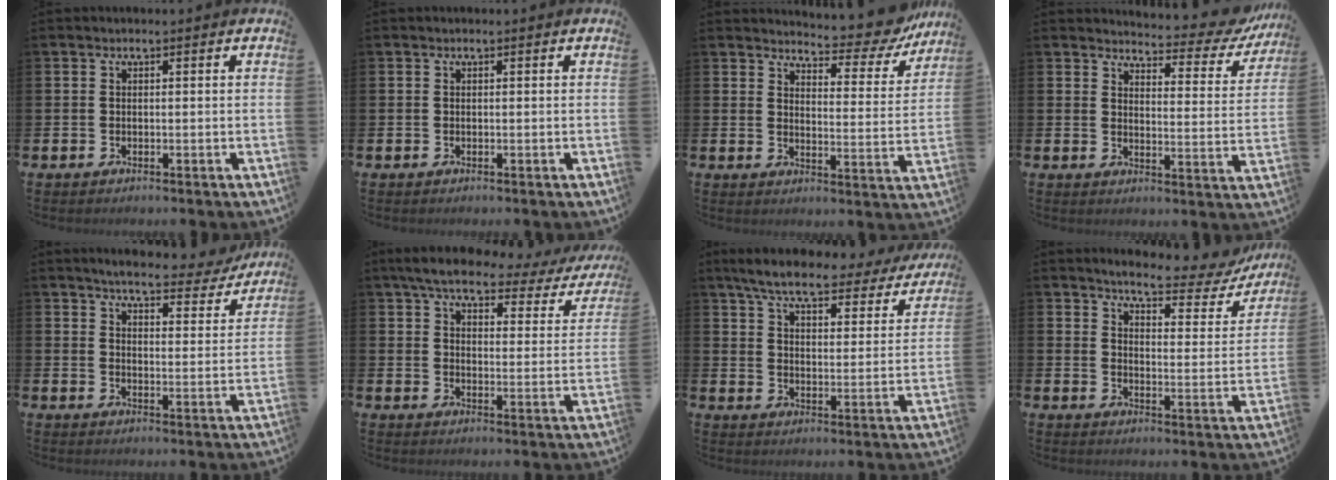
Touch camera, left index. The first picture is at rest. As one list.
[{"total": 0.0}, {"total": 6.1, "force": [5.9, 1.2, 1.1], "torque": [-0.025, -0.055, 0.097]}, {"total": 3.9, "force": [3.8, 0.8, 0.7], "torque": [-0.021, -0.038, 0.056]}, {"total": 5.2, "force": [4.9, 0.7, 1.6], "torque": [-0.036, -0.032, 0.079]}, {"total": 5.6, "force": [4.6, 1.6, 2.9], "torque": [-0.074, -0.026, 0.071]}, {"total": 6.9, "force": [6.1, 1.2, 3.1], "torque": [-0.082, -0.037, 0.099]}, {"total": 5.4, "force": [4.9, 1.0, 1.9], "torque": [-0.047, -0.037, 0.076]}]